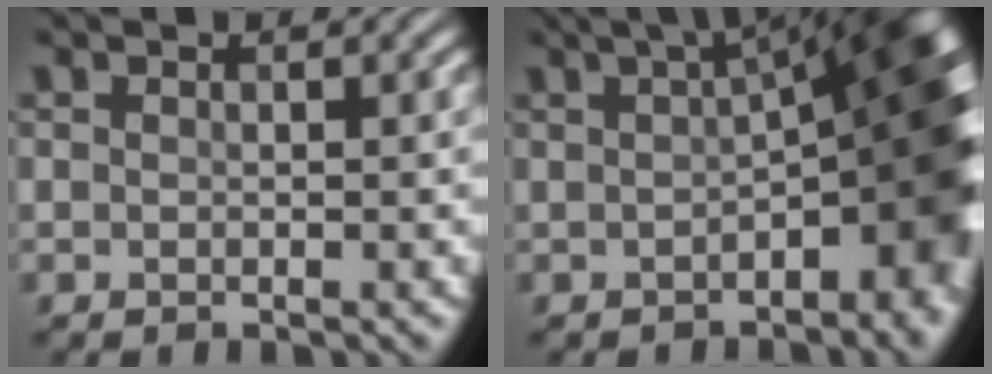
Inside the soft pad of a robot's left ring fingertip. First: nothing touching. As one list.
[{"total": 11.1, "force": [1.0, 3.8, 10.4], "torque": [-0.118, 0.008, 0.010]}]